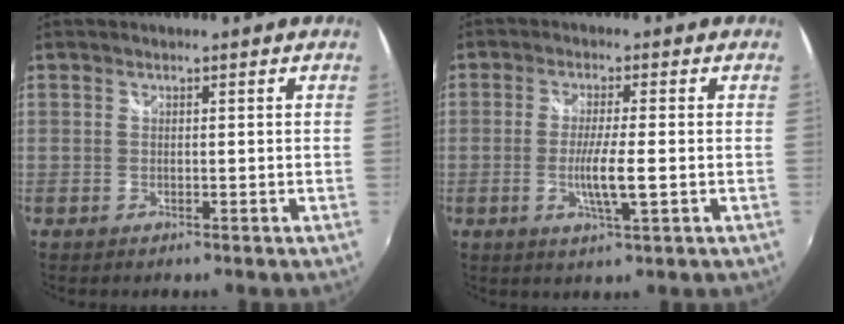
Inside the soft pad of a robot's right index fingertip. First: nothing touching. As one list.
[{"total": 5.5, "force": [-1.3, 0.0, 5.3], "torque": [-0.098, -0.010, -0.024]}]